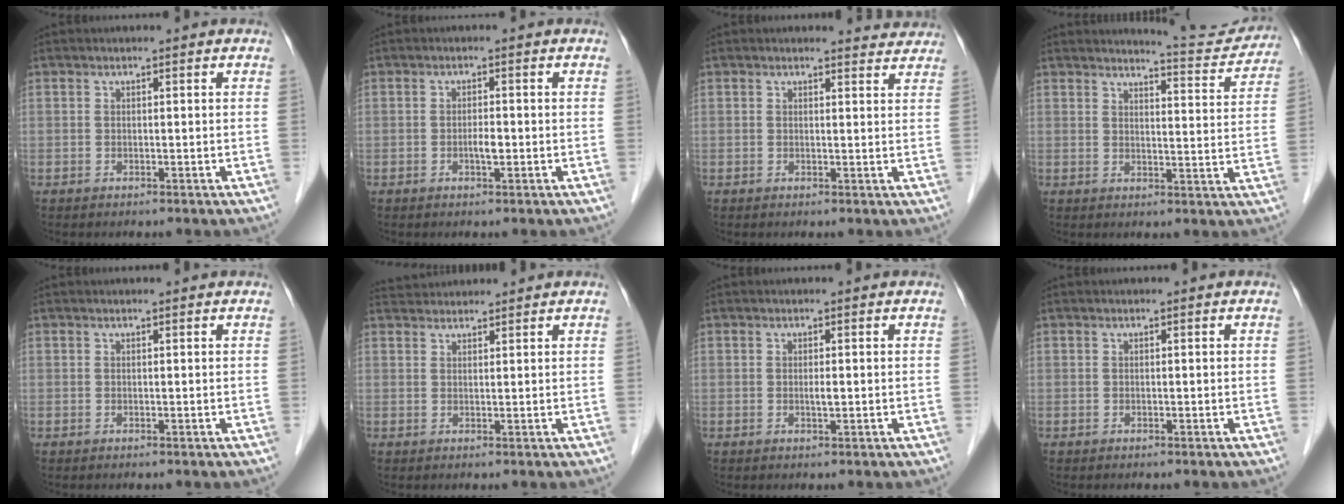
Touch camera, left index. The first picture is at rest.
{"total": 1.6, "force": [-0.5, 0.4, 1.5], "torque": [-0.027, 0.001, -0.009]}
{"total": 3.1, "force": [3.0, 0.7, -0.2], "torque": [0.000, -0.010, 0.018]}
{"total": 8.0, "force": [7.9, 0.1, 0.1], "torque": [-0.003, -0.022, 0.093]}
{"total": 0.7, "force": [0.7, 0.1, 0.1], "torque": [-0.005, 0.005, 0.007]}
{"total": 3.3, "force": [3.3, 0.3, 0.1], "torque": [-0.008, 0.031, 0.063]}
{"total": 0.9, "force": [0.0, 0.1, 0.8], "torque": [-0.016, -0.002, 0.000]}
{"total": 0.0}